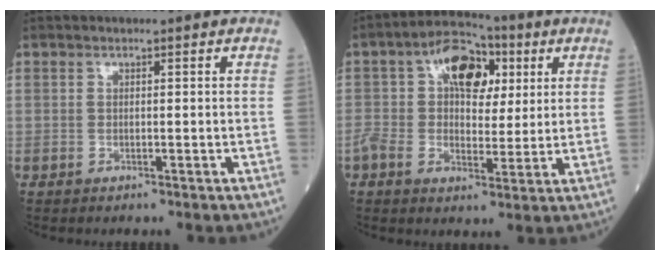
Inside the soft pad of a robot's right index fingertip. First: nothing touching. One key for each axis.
{"total": 10.3, "fx": 2.9, "fy": 5.8, "fz": 8.1, "tx": -0.150, "ty": 0.041, "tz": 0.040}